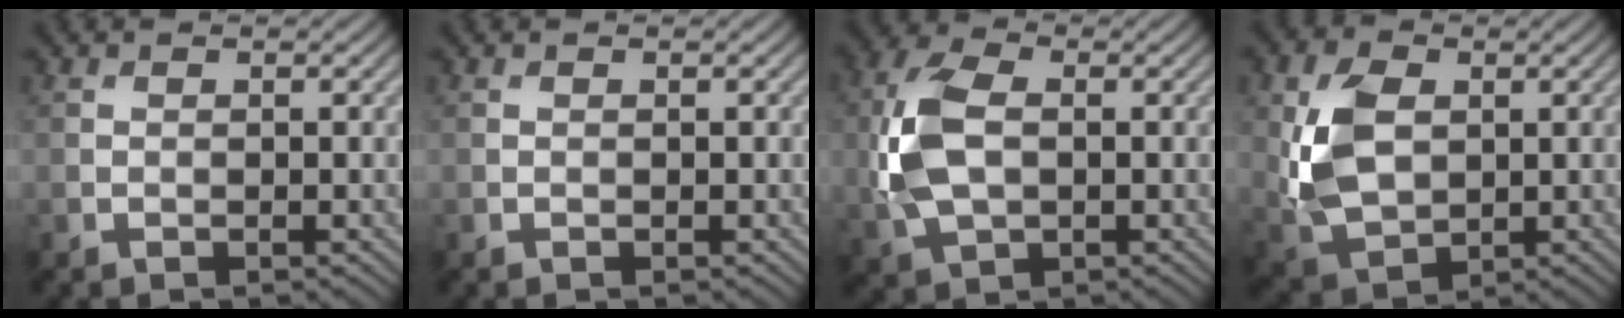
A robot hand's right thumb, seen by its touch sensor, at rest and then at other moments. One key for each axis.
{"total": 0.0}
{"total": 9.2, "fx": 0.0, "fy": 5.7, "fz": 7.2, "tx": -0.192, "ty": 0.005, "tz": -0.006}
{"total": 9.1, "fx": 1.2, "fy": 6.2, "fz": 6.6, "tx": -0.171, "ty": -0.002, "tz": 0.021}